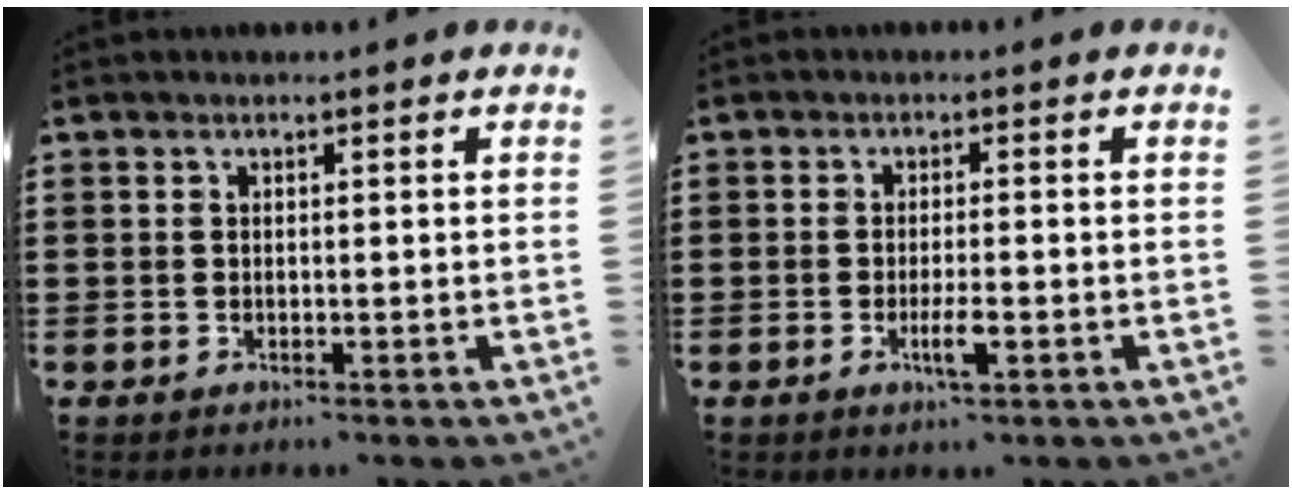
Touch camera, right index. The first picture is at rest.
{"total": 3.4, "force": [-1.4, 0.6, 3.1], "torque": [-0.066, -0.005, -0.028]}